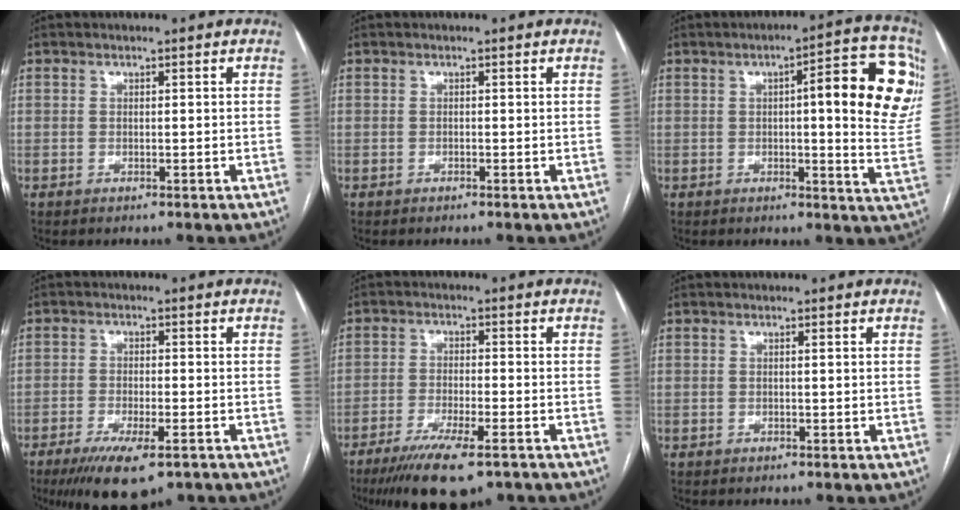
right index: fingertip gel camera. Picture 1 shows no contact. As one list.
[{"total": 0.0}, {"total": 15.5, "force": [4.2, 2.9, 14.7], "torque": [-0.159, 0.013, 0.039]}, {"total": 9.7, "force": [-6.5, 2.8, 6.7], "torque": [-0.108, -0.018, -0.101]}, {"total": 11.1, "force": [-7.8, 2.3, 7.5], "torque": [-0.122, -0.022, -0.122]}, {"total": 0.0}]